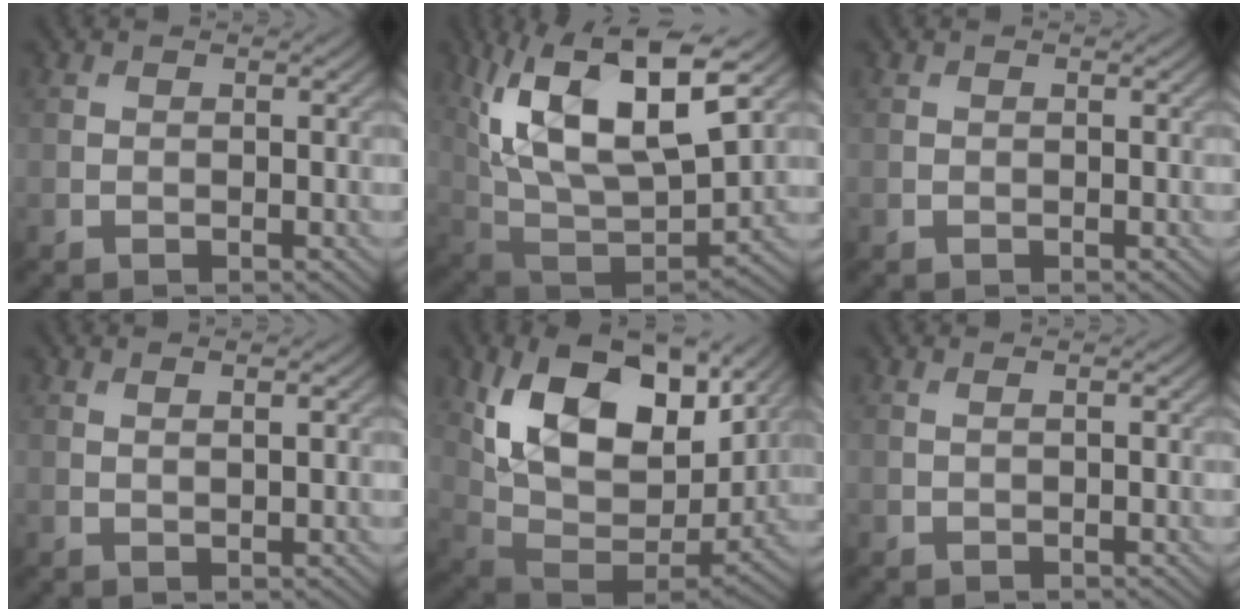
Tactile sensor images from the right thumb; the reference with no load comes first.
{"total": 17.6, "force": [7.1, 7.6, 14.2], "torque": [-0.291, 0.017, 0.124]}
{"total": 0.0}
{"total": 1.3, "force": [0.9, 0.1, 0.9], "torque": [-0.015, -0.002, 0.015]}
{"total": 18.9, "force": [7.6, 11.0, 13.3], "torque": [-0.261, 0.016, 0.138]}
{"total": 0.5, "force": [0.3, 0.0, 0.4], "torque": [-0.009, 0.004, 0.001]}